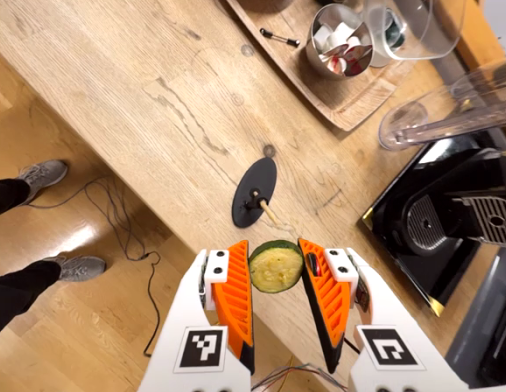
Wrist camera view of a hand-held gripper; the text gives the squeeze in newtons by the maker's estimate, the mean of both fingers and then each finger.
{"total": 9.6, "left": 9.9, "right": 9.3}